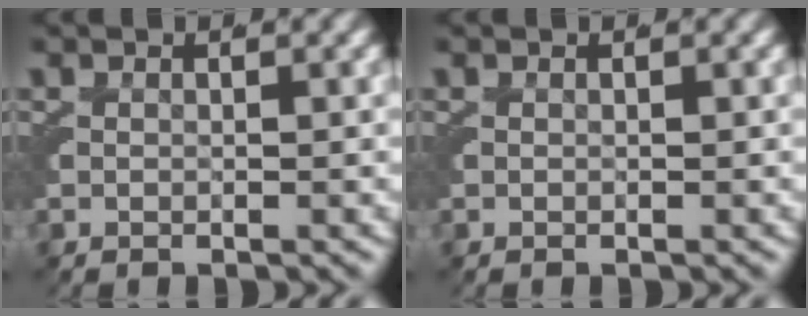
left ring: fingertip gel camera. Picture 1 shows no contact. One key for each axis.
{"total": 0.0}